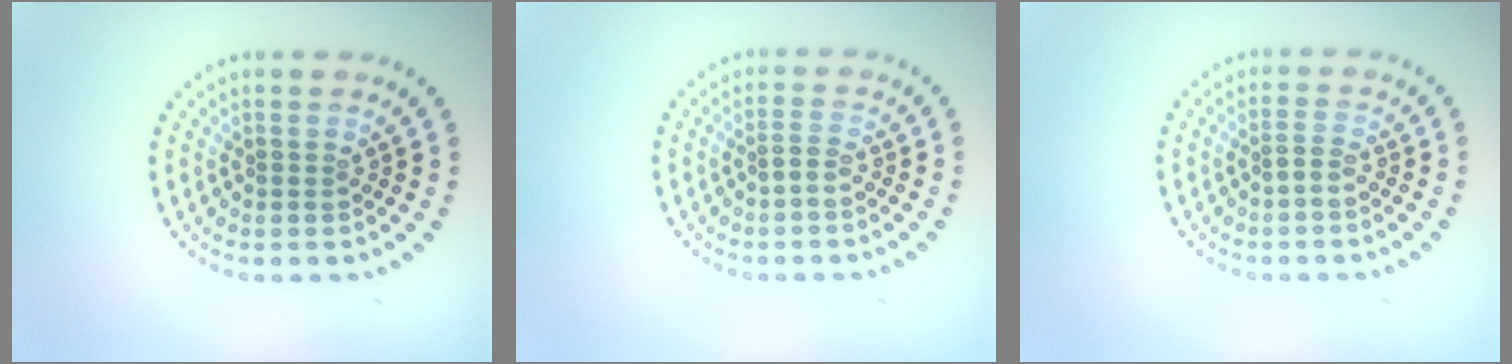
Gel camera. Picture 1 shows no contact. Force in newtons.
{"total": 1.1, "press": 0.8, "slide": 0.7}
{"total": 1.1, "press": 0.8, "slide": 0.7}